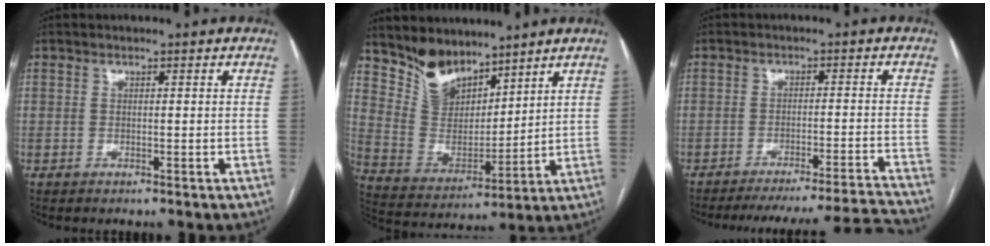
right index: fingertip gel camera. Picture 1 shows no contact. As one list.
[{"total": 10.4, "force": [8.6, 4.7, 3.3], "torque": [-0.076, 0.001, 0.180]}, {"total": 18.0, "force": [-17.4, -1.8, 4.4], "torque": [-0.038, -0.007, -0.227]}]